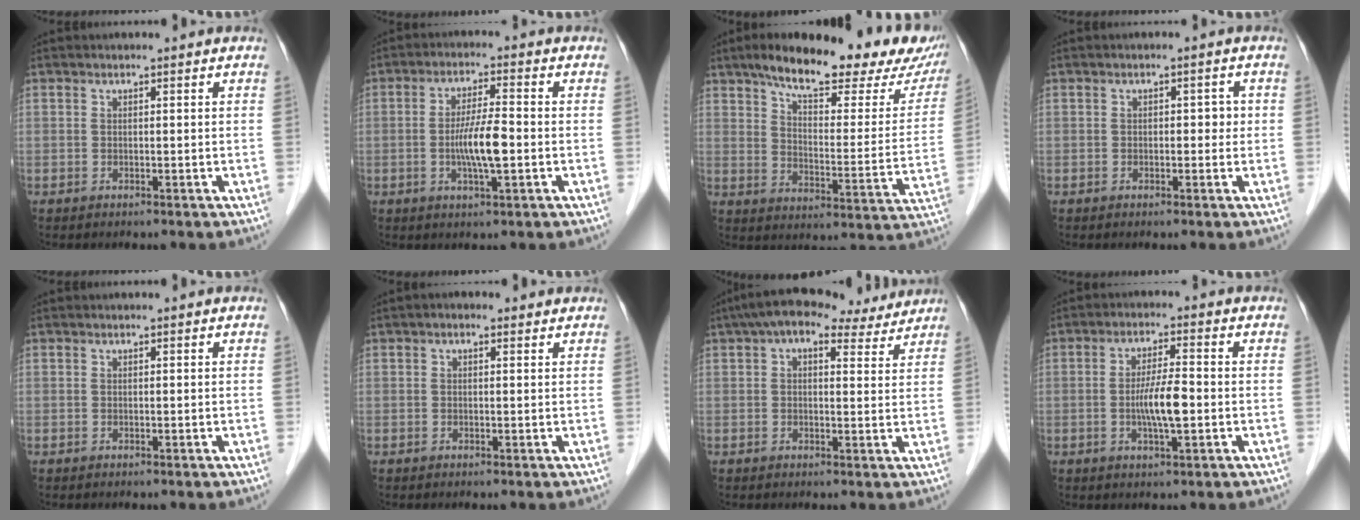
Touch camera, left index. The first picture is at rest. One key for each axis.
{"total": 6.3, "fx": -1.2, "fy": 0.8, "fz": 6.1, "tx": -0.123, "ty": -0.004, "tz": -0.023}
{"total": 23.4, "fx": 17.9, "fy": 6.4, "fz": 13.7, "tx": -0.181, "ty": 0.015, "tz": 0.230}
{"total": 2.1, "fx": -0.1, "fy": 1.2, "fz": 1.7, "tx": -0.015, "ty": 0.011, "tz": -0.003}
{"total": 0.0}
{"total": 1.2, "fx": 0.7, "fy": 0.6, "fz": 0.7, "tx": -0.018, "ty": 0.010, "tz": 0.006}
{"total": 9.9, "fx": 7.6, "fy": 3.5, "fz": 5.3, "tx": -0.084, "ty": 0.036, "tz": 0.102}
{"total": 5.6, "fx": -1.0, "fy": 0.8, "fz": 5.5, "tx": -0.110, "ty": -0.003, "tz": -0.018}